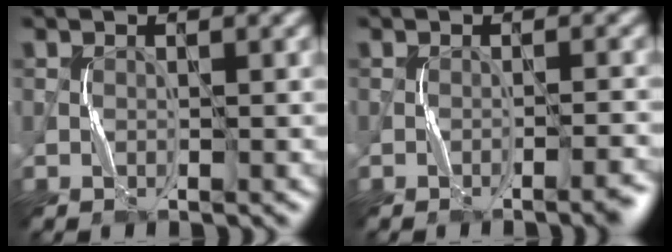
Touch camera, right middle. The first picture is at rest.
{"total": 1.6, "force": [-0.9, 0.0, 1.2], "torque": [-0.016, 0.010, -0.016]}